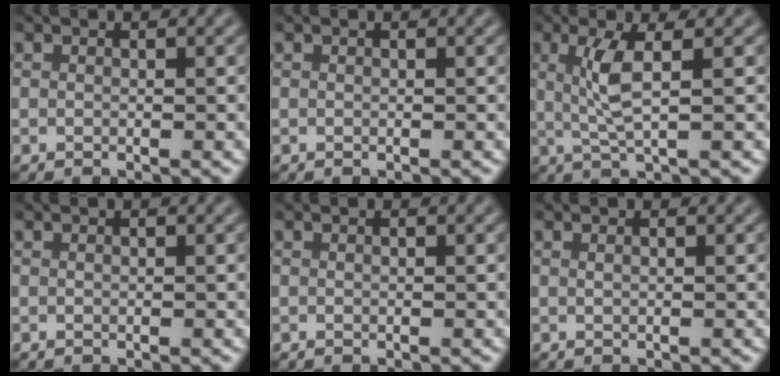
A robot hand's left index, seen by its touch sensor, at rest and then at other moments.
{"total": 0.0}
{"total": 3.1, "force": [0.1, 0.5, 3.1], "torque": [-0.067, 0.002, 0.012]}
{"total": 0.0}
{"total": 0.0}
{"total": 0.6, "force": [0.1, 0.3, 0.5], "torque": [0.002, -0.003, -0.005]}